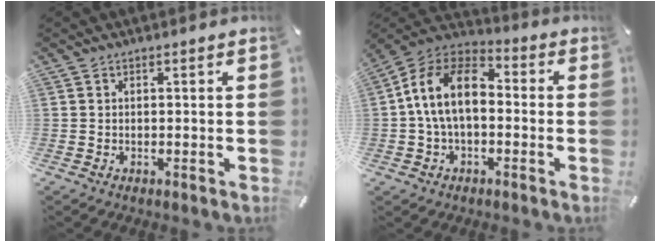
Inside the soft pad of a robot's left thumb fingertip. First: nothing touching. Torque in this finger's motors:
{"motor_torque": [1.54, 3.47, 1.40, 0.95, 0.22]}